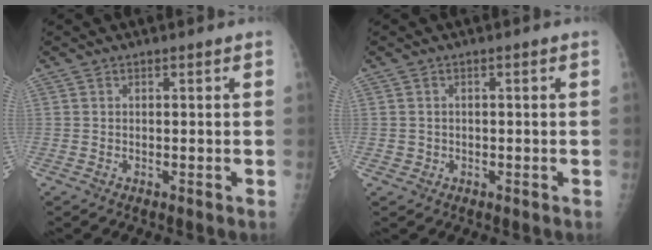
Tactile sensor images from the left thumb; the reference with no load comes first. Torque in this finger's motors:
{"motor_torque": [-0.12, 0.03, 0.07, 0.16, 0.02]}